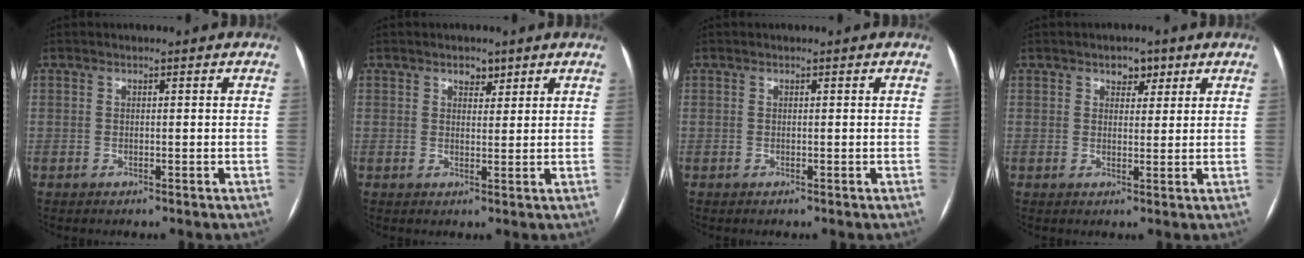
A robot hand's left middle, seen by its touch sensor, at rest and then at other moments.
{"total": 2.1, "force": [1.5, 1.2, 0.9], "torque": [-0.010, -0.001, 0.021]}
{"total": 0.0}
{"total": 2.9, "force": [1.7, 1.8, 1.4], "torque": [-0.015, 0.004, 0.024]}